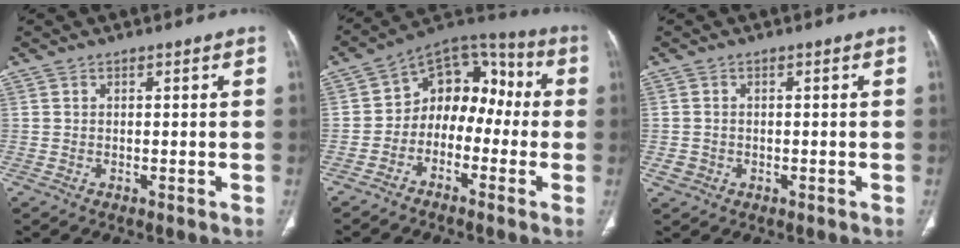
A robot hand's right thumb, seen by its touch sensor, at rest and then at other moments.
{"total": 12.1, "force": [-2.3, 9.0, 7.8], "torque": [-0.071, 0.065, -0.057]}
{"total": 1.9, "force": [-0.6, 1.8, 0.6], "torque": [-0.008, 0.007, -0.006]}